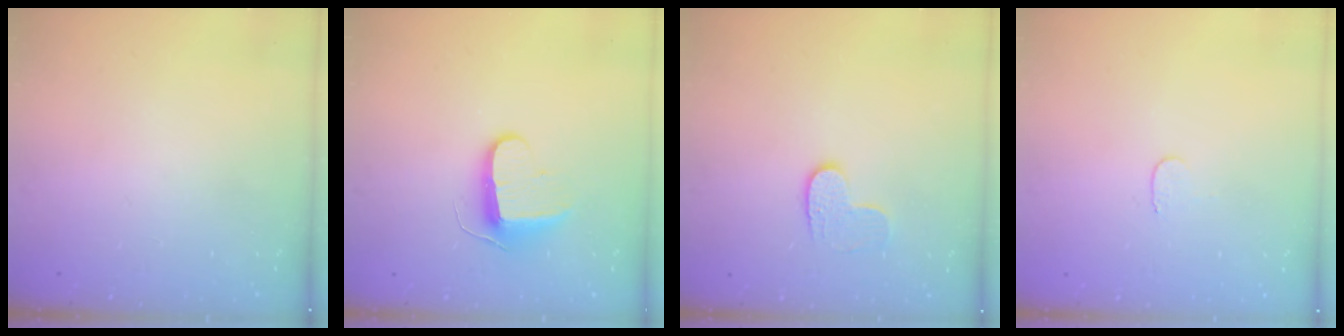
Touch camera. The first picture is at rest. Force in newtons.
{"total": 9.1, "press": 9.1, "slide": 0.3}
{"total": 6.2, "press": 6.2, "slide": 0.3}
{"total": 3.0, "press": 3.0, "slide": 0.3}